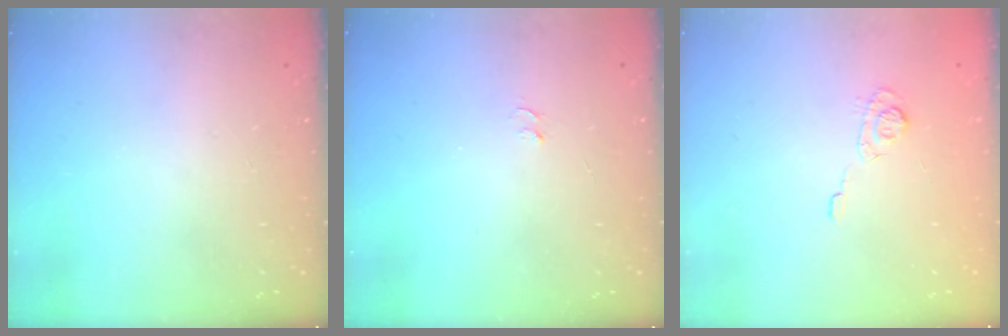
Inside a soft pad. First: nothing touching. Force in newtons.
{"total": 3.4, "press": 3.4, "slide": 0.3}
{"total": 5.5, "press": 5.3, "slide": 1.5}